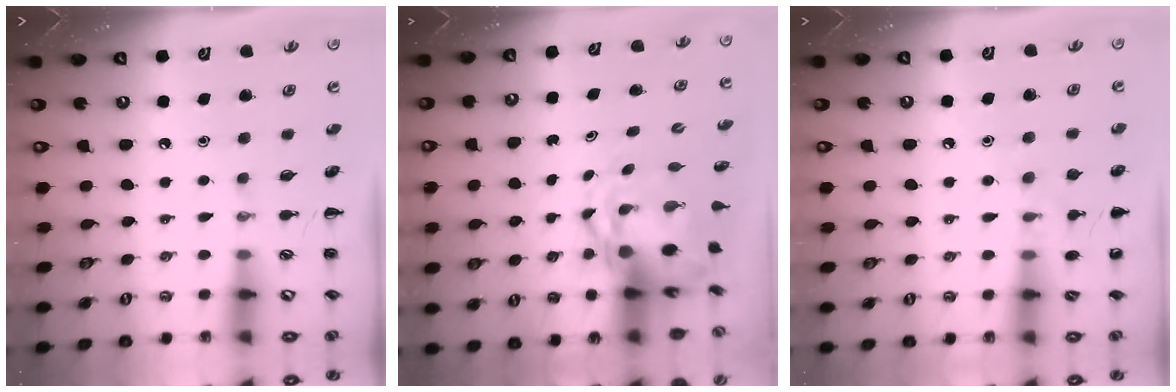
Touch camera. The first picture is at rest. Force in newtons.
{"total": 4.4, "press": 4.1, "slide": 1.4}
{"total": 7.6, "press": 7.3, "slide": 2.0}